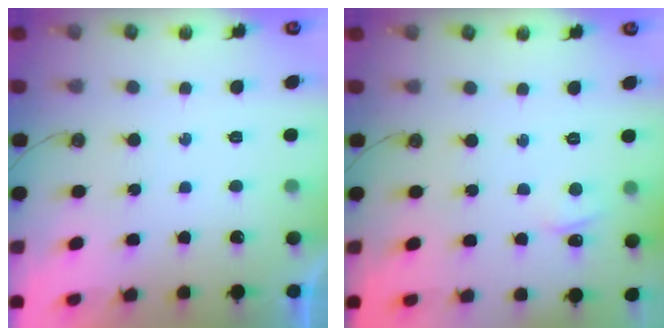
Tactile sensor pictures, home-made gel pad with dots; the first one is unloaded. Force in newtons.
{"total": 2.3, "press": 2.2, "slide": 0.3}